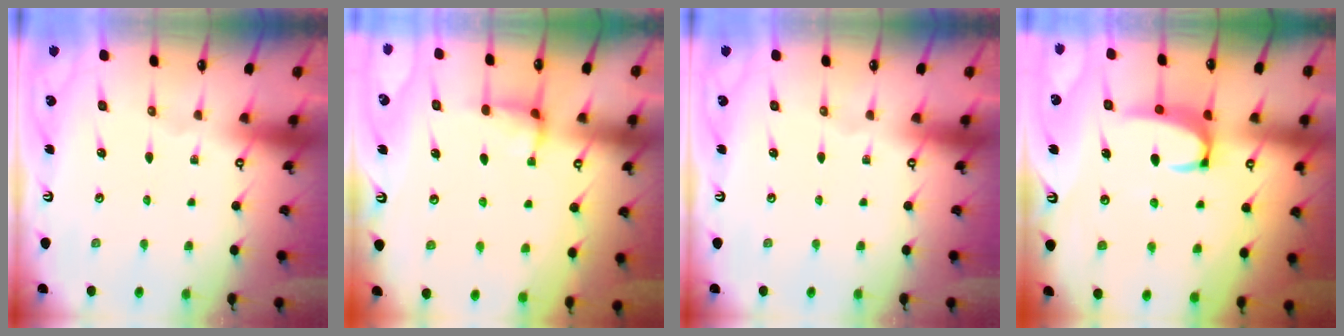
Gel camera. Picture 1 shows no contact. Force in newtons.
{"total": 2.4, "press": 2.4, "slide": 0.4}
{"total": 0.0}
{"total": 3.6, "press": 3.5, "slide": 0.7}